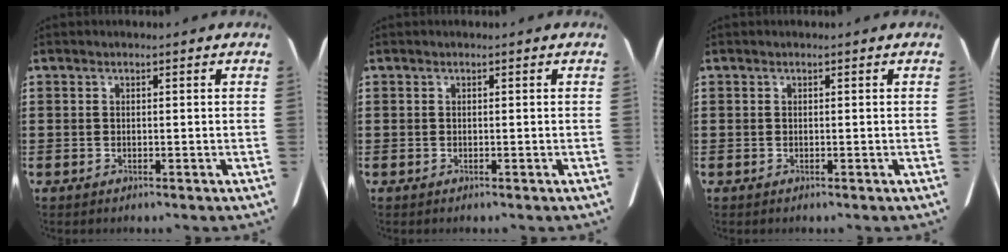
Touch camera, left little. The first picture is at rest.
{"total": 0.0}
{"total": 0.0}